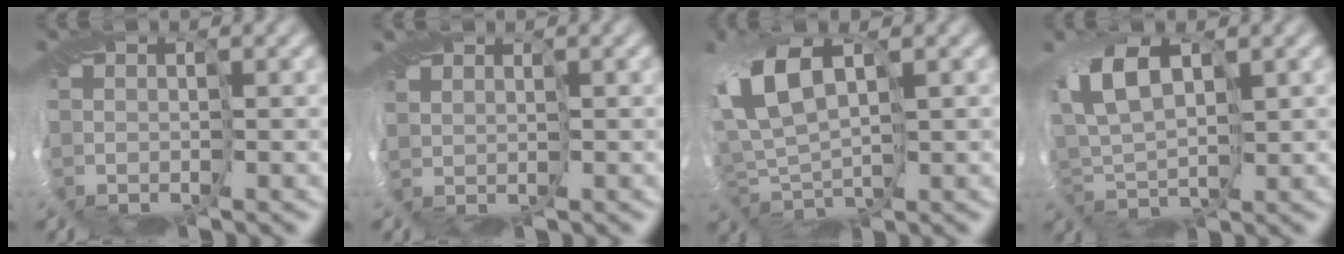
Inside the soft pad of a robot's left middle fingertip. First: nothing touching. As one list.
[{"total": 0.7, "force": [0.3, 0.7, 0.0], "torque": [0.002, -0.004, 0.001]}, {"total": 8.4, "force": [0.8, 4.7, 6.9], "torque": [-0.151, -0.010, 0.020]}, {"total": 6.4, "force": [0.2, 3.8, 5.1], "torque": [-0.103, -0.006, 0.002]}]